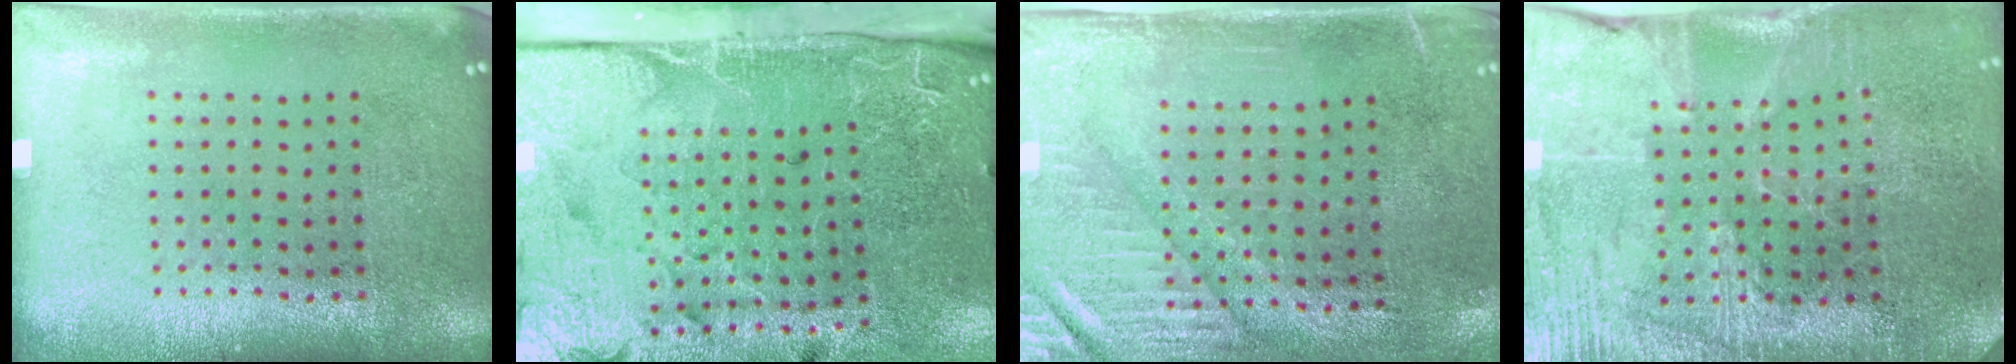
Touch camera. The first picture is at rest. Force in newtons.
{"total": 4.9, "press": 3.9, "slide": 3.0}
{"total": 3.1, "press": 2.6, "slide": 1.6}
{"total": 3.2, "press": 3.1, "slide": 0.5}